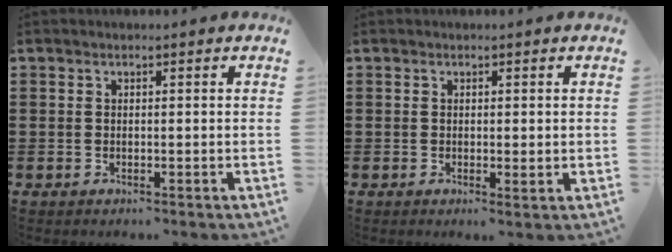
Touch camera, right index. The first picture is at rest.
{"total": 0.8, "force": [0.1, 0.2, 0.8], "torque": [-0.016, 0.000, 0.002]}